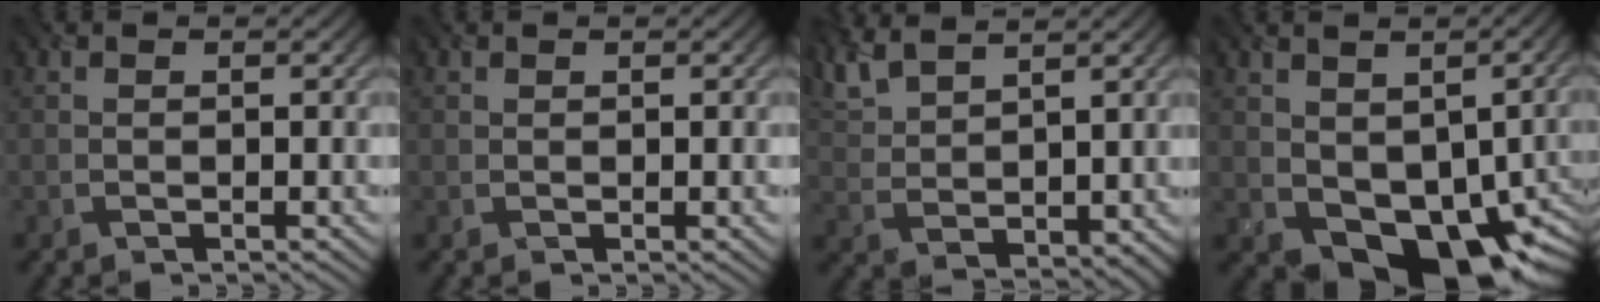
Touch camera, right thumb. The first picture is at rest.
{"total": 0.6, "force": [0.2, 0.4, 0.4], "torque": [-0.004, 0.000, 0.006]}
{"total": 7.1, "force": [5.4, 2.5, 3.9], "torque": [-0.104, 0.010, 0.116]}
{"total": 11.8, "force": [-1.3, 7.8, 8.7], "torque": [-0.137, -0.032, -0.006]}